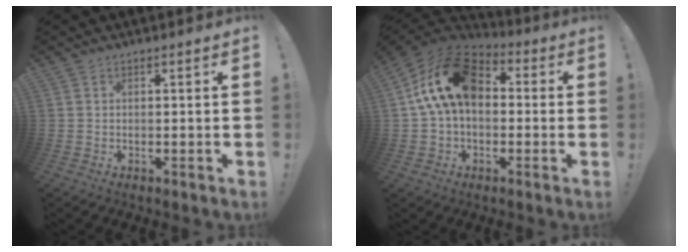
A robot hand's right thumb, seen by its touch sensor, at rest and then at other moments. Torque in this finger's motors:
{"motor_torque": [1.19, 1.19, 0.71, -0.43, 0.23]}